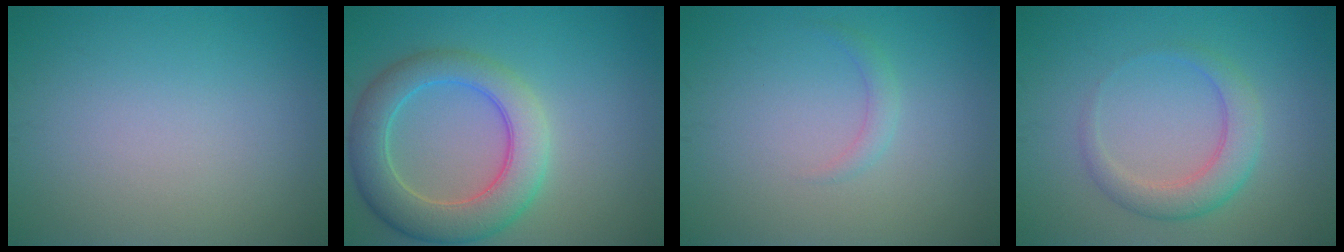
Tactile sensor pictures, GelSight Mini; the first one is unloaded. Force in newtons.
{"total": 6.8, "press": 6.8, "slide": 0.5}
{"total": 1.1, "press": 1.1, "slide": 0.1}
{"total": 3.3, "press": 3.3, "slide": 0.2}